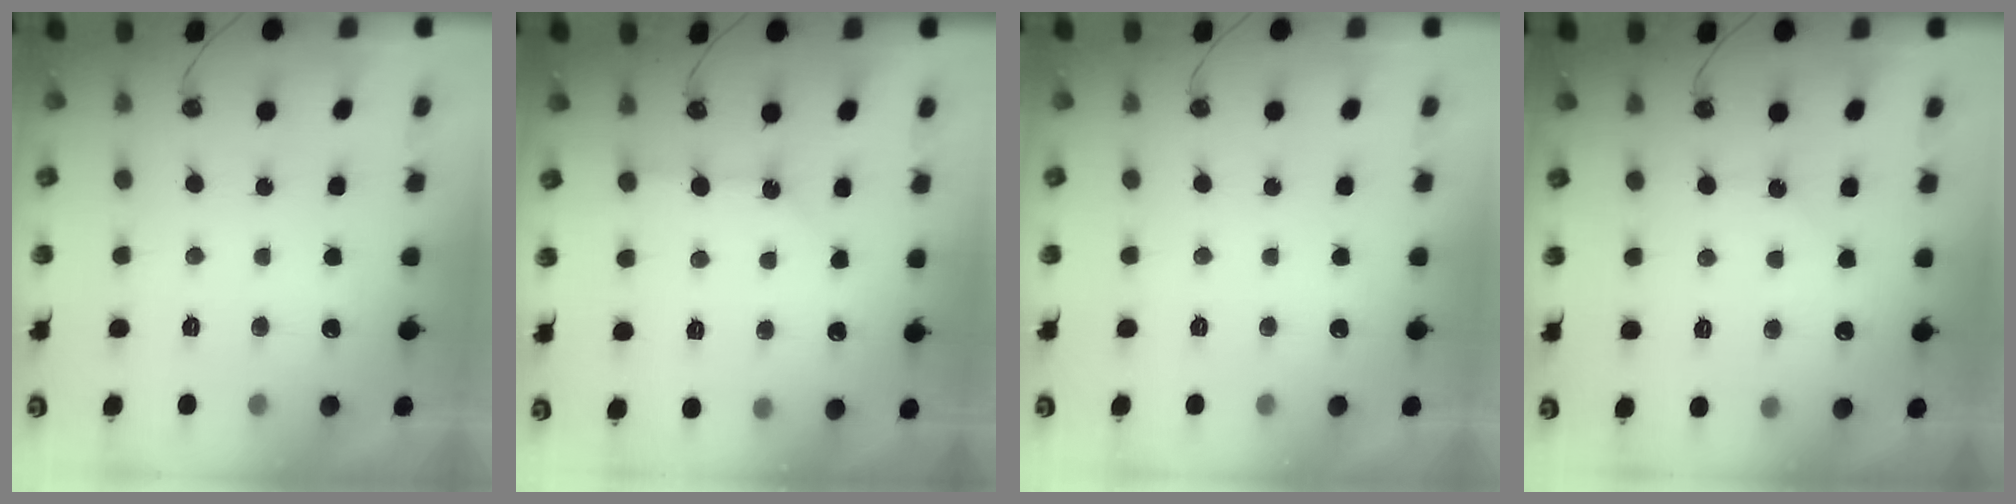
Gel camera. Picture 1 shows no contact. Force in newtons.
{"total": 1.4, "press": 1.4, "slide": 0.2}
{"total": 0.0}
{"total": 5.3, "press": 5.2, "slide": 0.9}